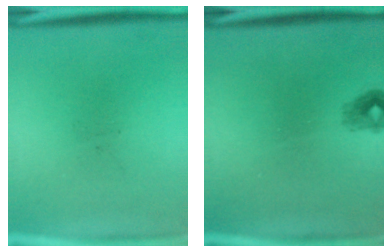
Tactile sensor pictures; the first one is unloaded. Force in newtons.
{"total": 1.2}